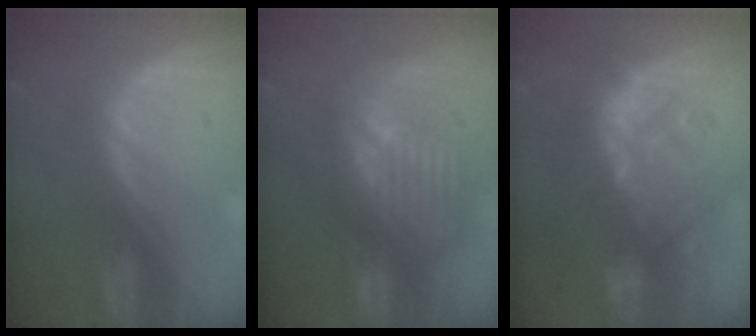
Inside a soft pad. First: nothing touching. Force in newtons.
{"total": 10.5, "press": 9.4, "slide": 4.8}
{"total": 10.5, "press": 10.0, "slide": 3.5}